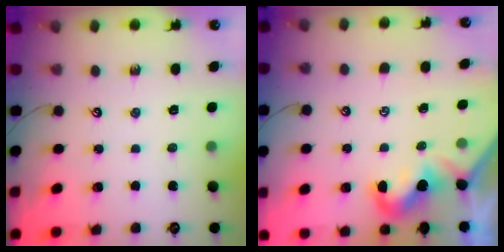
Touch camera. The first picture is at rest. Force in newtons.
{"total": 2.0, "press": 1.9, "slide": 0.6}